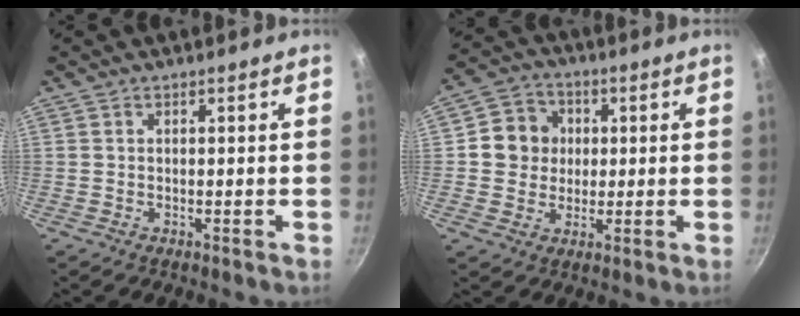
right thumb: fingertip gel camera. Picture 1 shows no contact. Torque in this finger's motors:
{"motor_torque": [-0.17, 1.47, 0.46, -0.31, 0.03]}